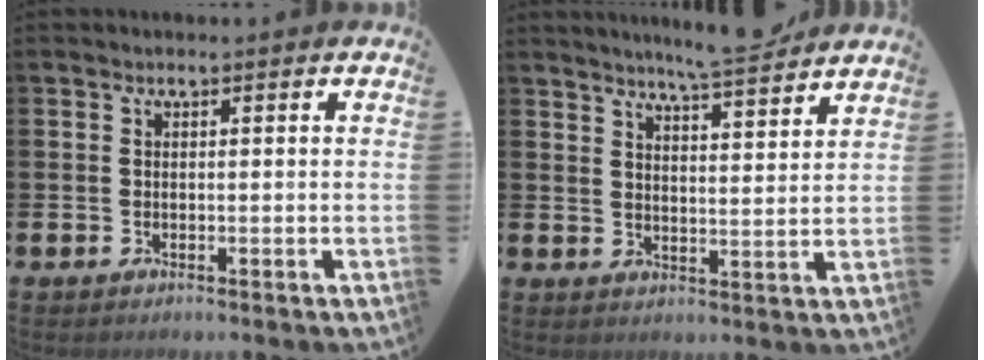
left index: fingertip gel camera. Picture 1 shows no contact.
{"total": 6.4, "force": [6.2, -0.4, 1.3], "torque": [-0.029, -0.040, 0.108]}